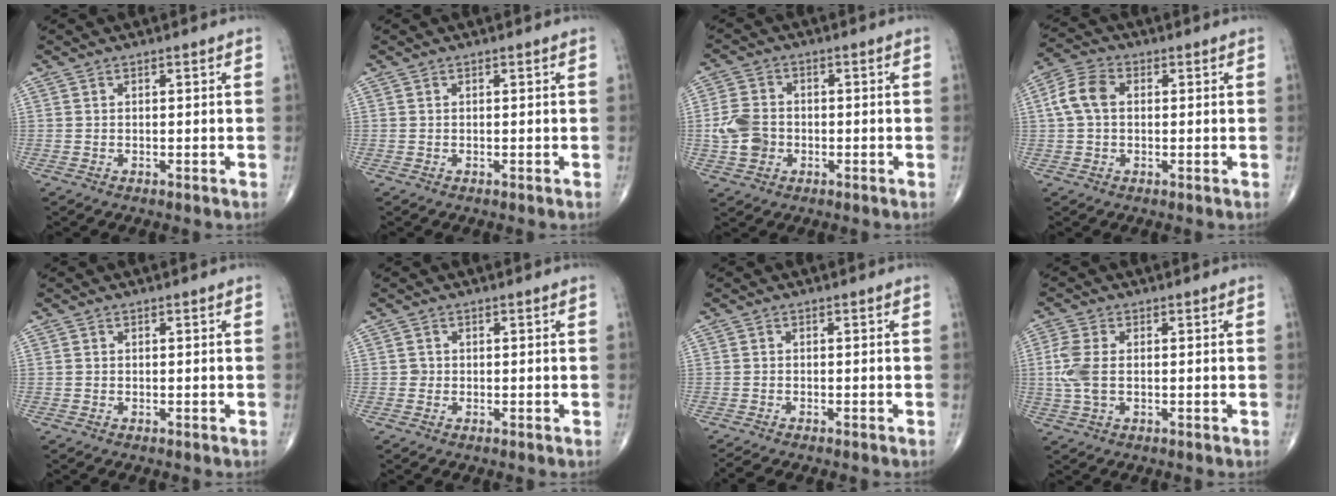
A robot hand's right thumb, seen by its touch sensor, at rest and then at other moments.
{"total": 0.0}
{"total": 6.7, "force": [-1.2, 5.3, 3.9], "torque": [-0.068, 0.009, -0.027]}
{"total": 6.4, "force": [0.7, 4.4, 4.6], "torque": [-0.099, 0.020, 0.008]}
{"total": 0.0}
{"total": 0.7, "force": [-0.1, 0.7, 0.1], "torque": [0.002, 0.003, -0.003]}
{"total": 3.1, "force": [-2.8, 0.4, 1.5], "torque": [-0.030, 0.004, -0.042]}
{"total": 5.7, "force": [-0.1, 3.2, 4.8], "torque": [-0.132, 0.004, -0.005]}